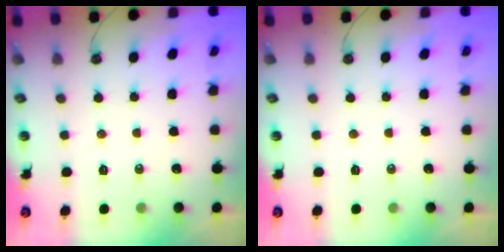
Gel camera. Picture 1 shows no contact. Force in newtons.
{"total": 0.0}